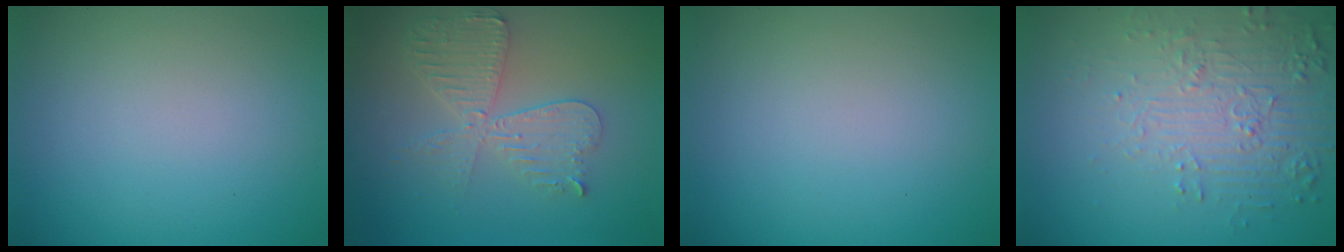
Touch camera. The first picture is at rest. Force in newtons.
{"total": 4.3, "press": 3.7, "slide": 2.1}
{"total": 0.0}
{"total": 5.9, "press": 3.9, "slide": 4.5}